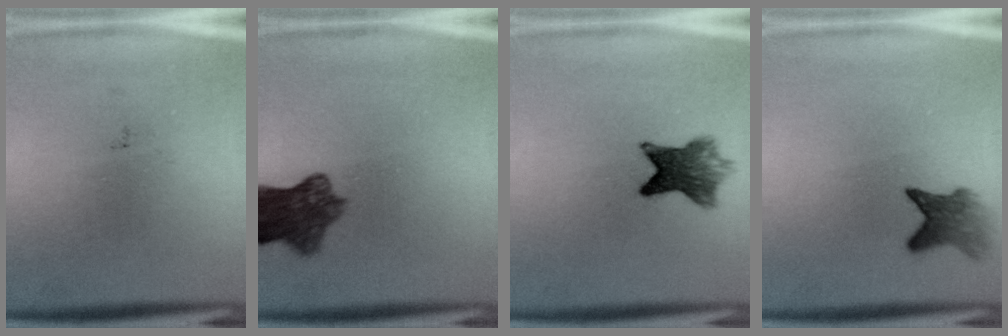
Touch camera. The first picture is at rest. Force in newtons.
{"total": 7.7}
{"total": 6.9}
{"total": 3.9}